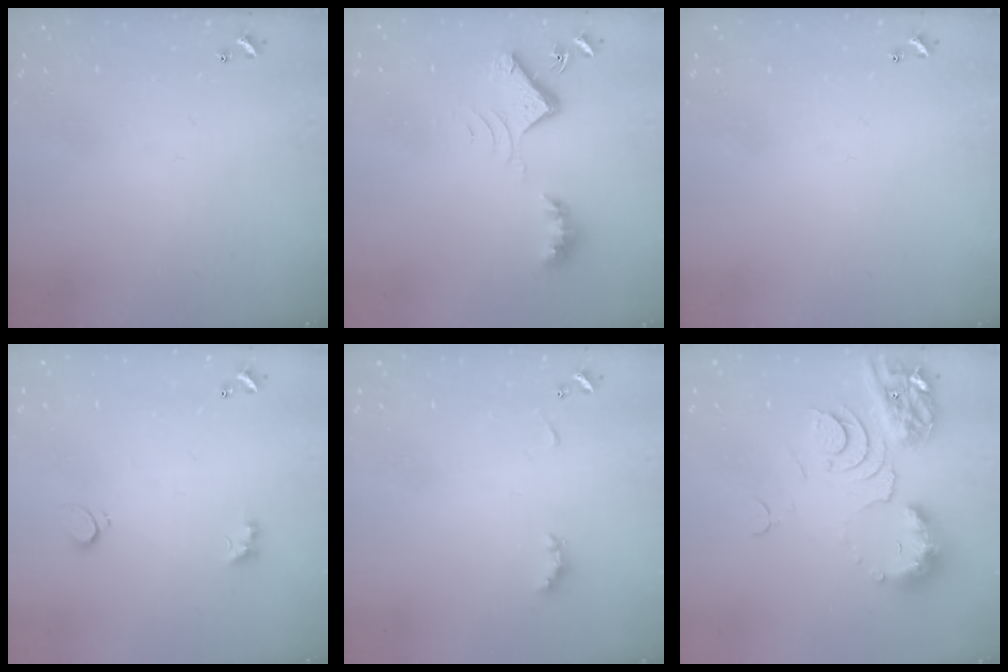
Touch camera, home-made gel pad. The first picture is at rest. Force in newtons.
{"total": 8.2, "press": 8.1, "slide": 0.8}
{"total": 0.0}
{"total": 3.0, "press": 2.7, "slide": 1.1}
{"total": 2.9, "press": 2.8, "slide": 0.6}
{"total": 11.1, "press": 11.0, "slide": 1.3}